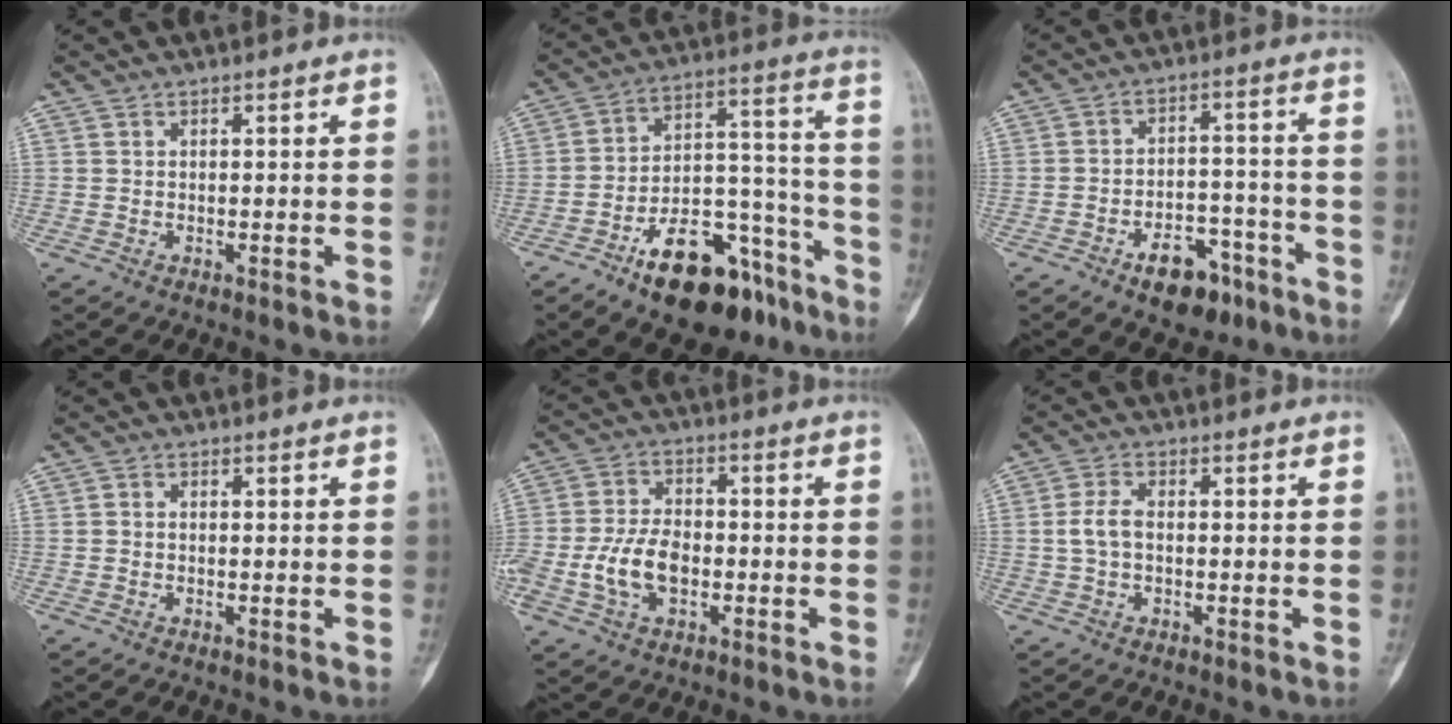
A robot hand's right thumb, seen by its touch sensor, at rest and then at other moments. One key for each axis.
{"total": 20.9, "fx": -13.3, "fy": 9.9, "fz": 12.7, "tx": -0.148, "ty": 0.106, "tz": -0.209}
{"total": 10.5, "fx": -6.4, "fy": 5.9, "fz": 5.8, "tx": -0.053, "ty": 0.054, "tz": -0.091}
{"total": 0.8, "fx": -0.3, "fy": 0.7, "fz": 0.3, "tx": 0.003, "ty": 0.003, "tz": -0.009}
{"total": 9.7, "fx": -2.6, "fy": 6.3, "fz": 6.9, "tx": -0.128, "ty": 0.020, "tz": -0.051}
{"total": 4.0, "fx": -0.3, "fy": 2.5, "fz": 3.1, "tx": -0.066, "ty": 0.011, "tz": -0.014}